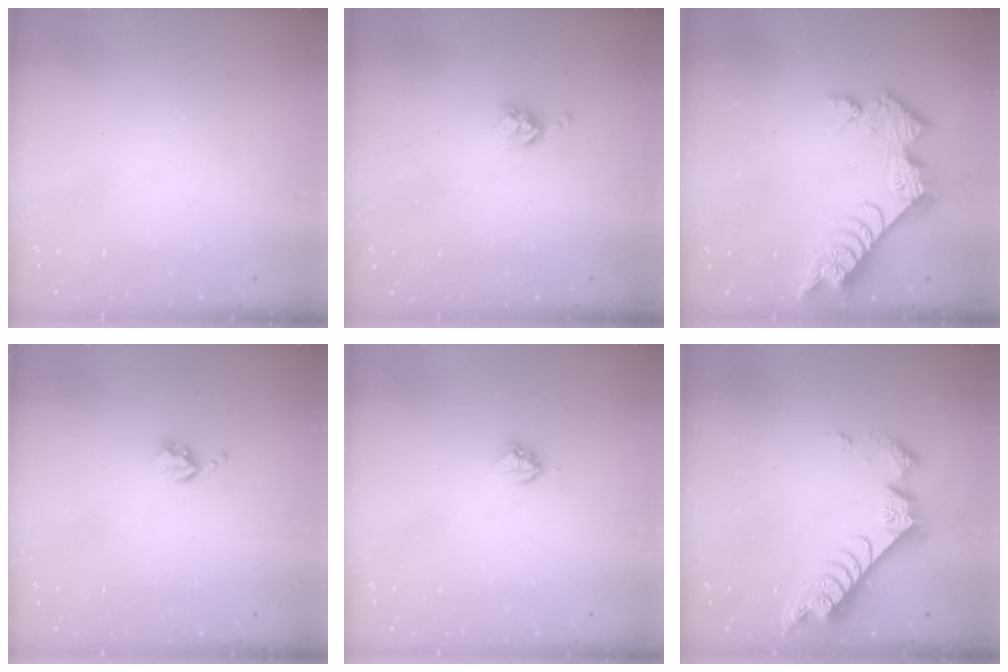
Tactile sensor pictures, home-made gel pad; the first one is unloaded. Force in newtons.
{"total": 5.0, "press": 5.0, "slide": 0.3}
{"total": 10.6, "press": 10.5, "slide": 0.9}
{"total": 4.5, "press": 4.5, "slide": 0.6}
{"total": 3.7, "press": 3.7, "slide": 0.3}
{"total": 8.7, "press": 8.6, "slide": 1.0}